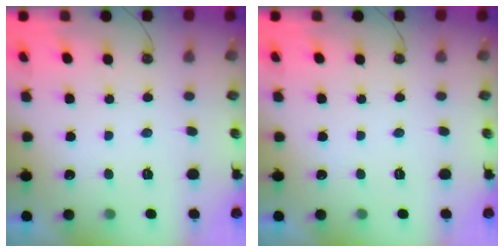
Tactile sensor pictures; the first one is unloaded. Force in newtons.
{"total": 0.0}